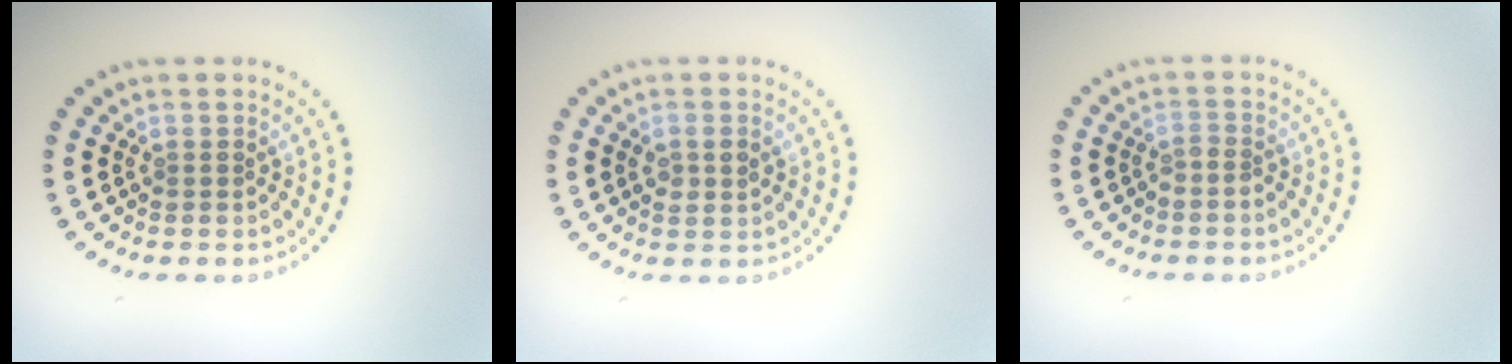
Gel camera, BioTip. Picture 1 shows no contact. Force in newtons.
{"total": 1.5, "press": 1.5, "slide": 0.1}
{"total": 0.8, "press": 0.5, "slide": 0.6}